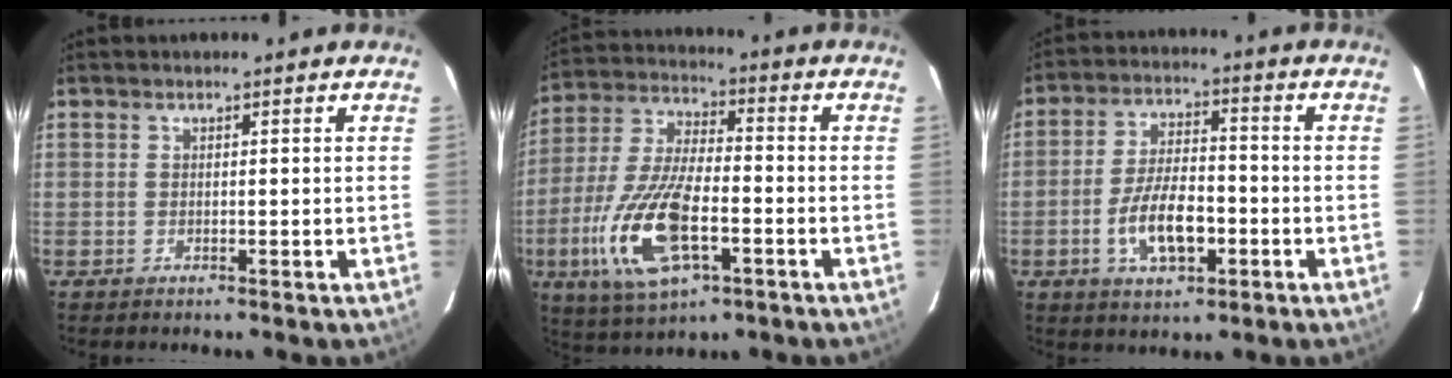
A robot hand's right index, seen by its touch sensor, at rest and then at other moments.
{"total": 17.5, "force": [-5.9, 7.2, 14.8], "torque": [-0.324, -0.015, -0.110]}
{"total": 10.2, "force": [-3.5, 4.5, 8.5], "torque": [-0.169, 0.004, -0.056]}